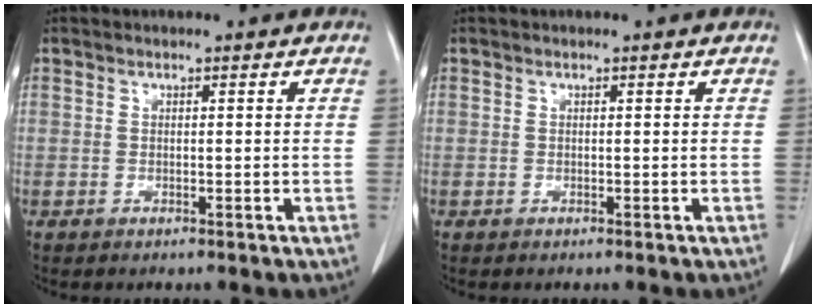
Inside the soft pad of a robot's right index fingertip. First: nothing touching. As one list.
[{"total": 0.0}]